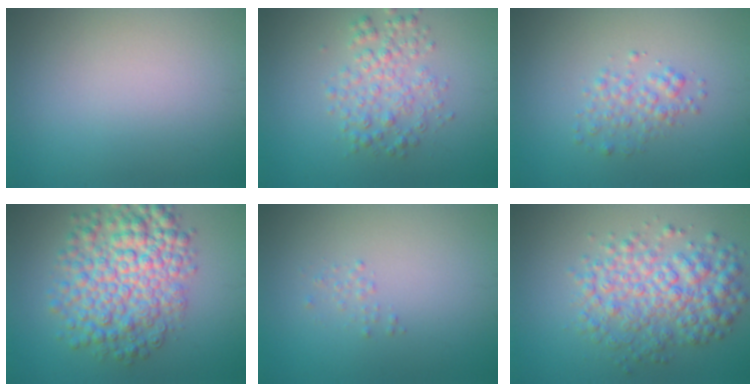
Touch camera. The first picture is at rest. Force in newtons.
{"total": 3.1, "press": 3.1, "slide": 0.0}
{"total": 2.0, "press": 2.0, "slide": 0.1}
{"total": 8.1, "press": 8.1, "slide": 0.2}
{"total": 0.6, "press": 0.6, "slide": 0.1}
{"total": 5.9, "press": 5.9, "slide": 0.0}